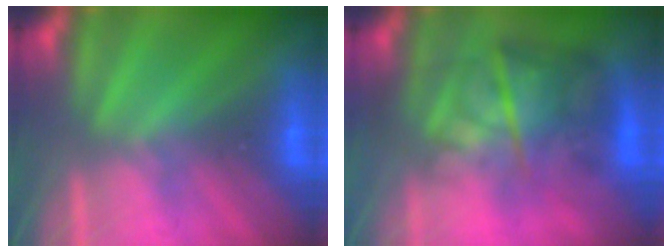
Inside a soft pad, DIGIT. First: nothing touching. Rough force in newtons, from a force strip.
{"total": 7.7}